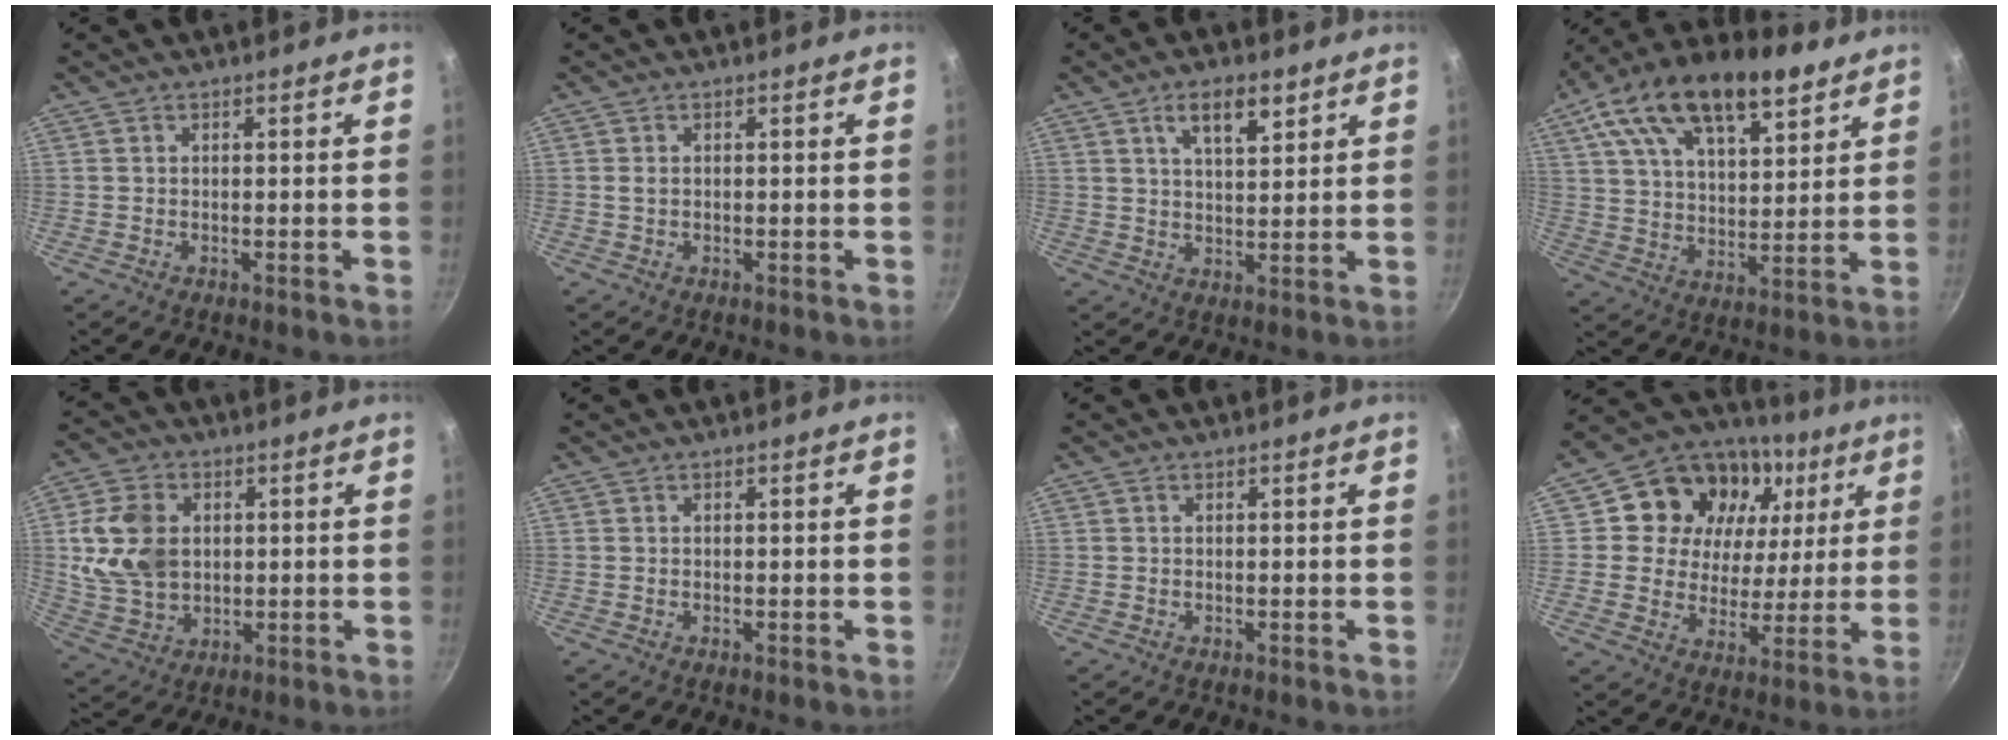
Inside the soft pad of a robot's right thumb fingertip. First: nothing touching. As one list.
[{"total": 0.9, "force": [0.2, 0.6, 0.6], "torque": [-0.011, -0.001, 0.003]}, {"total": 7.1, "force": [3.8, 3.0, 5.2], "torque": [-0.080, -0.017, 0.065]}, {"total": 21.0, "force": [12.2, 9.9, 13.9], "torque": [-0.219, -0.024, 0.203]}, {"total": 12.6, "force": [1.8, 9.6, 8.1], "torque": [-0.136, -0.008, 0.042]}, {"total": 0.0}, {"total": 0.0}, {"total": 20.1, "force": [7.0, 16.0, 10.0], "torque": [-0.150, -0.006, 0.112]}]